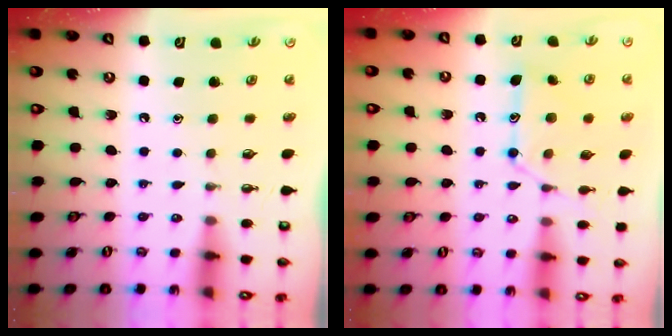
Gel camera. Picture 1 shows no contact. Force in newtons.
{"total": 10.9, "press": 10.9, "slide": 0.1}